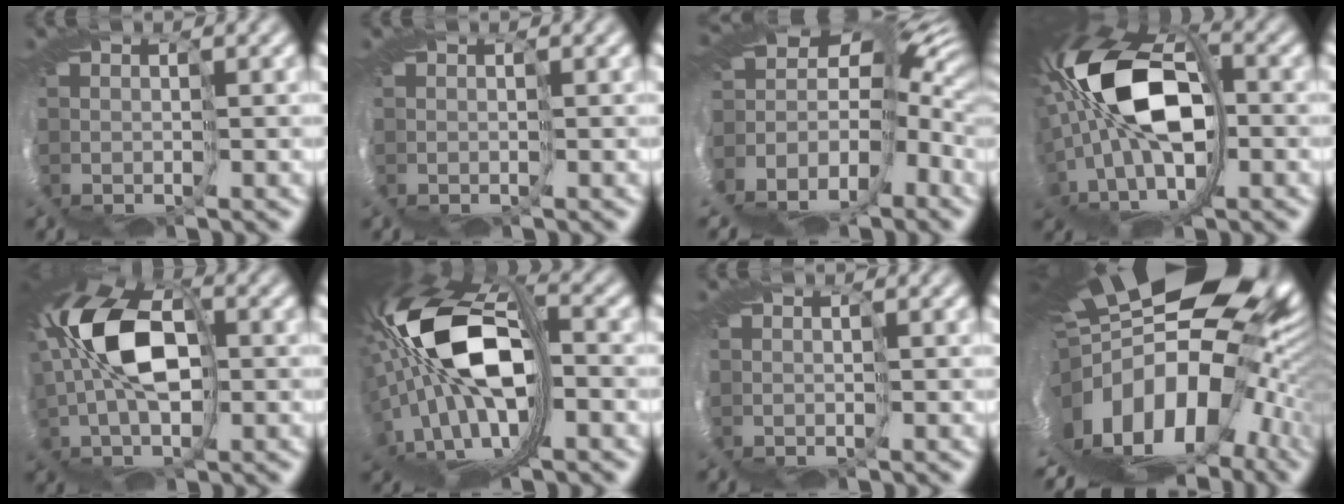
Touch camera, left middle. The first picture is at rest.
{"total": 0.0}
{"total": 11.7, "force": [-5.2, 6.7, 8.0], "torque": [-0.126, -0.004, -0.071]}
{"total": 13.7, "force": [-1.2, 7.5, 11.3], "torque": [-0.214, -0.004, -0.044]}
{"total": 11.2, "force": [1.0, 6.4, 9.2], "torque": [-0.184, 0.007, -0.004]}
{"total": 15.0, "force": [-1.9, 7.4, 12.8], "torque": [-0.240, 0.004, -0.055]}
{"total": 0.0}
{"total": 18.6, "force": [-3.8, 11.1, 14.4], "torque": [-0.237, -0.033, -0.091]}